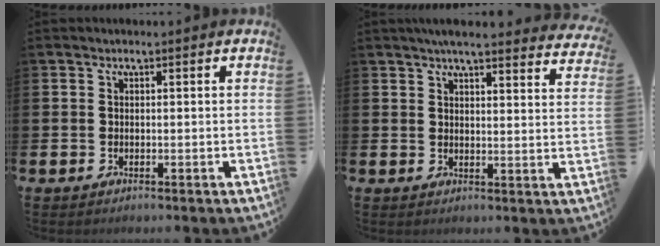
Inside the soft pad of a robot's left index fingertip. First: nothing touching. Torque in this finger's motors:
{"motor_torque": [1.08, -1.06, 0.22, 0.09]}